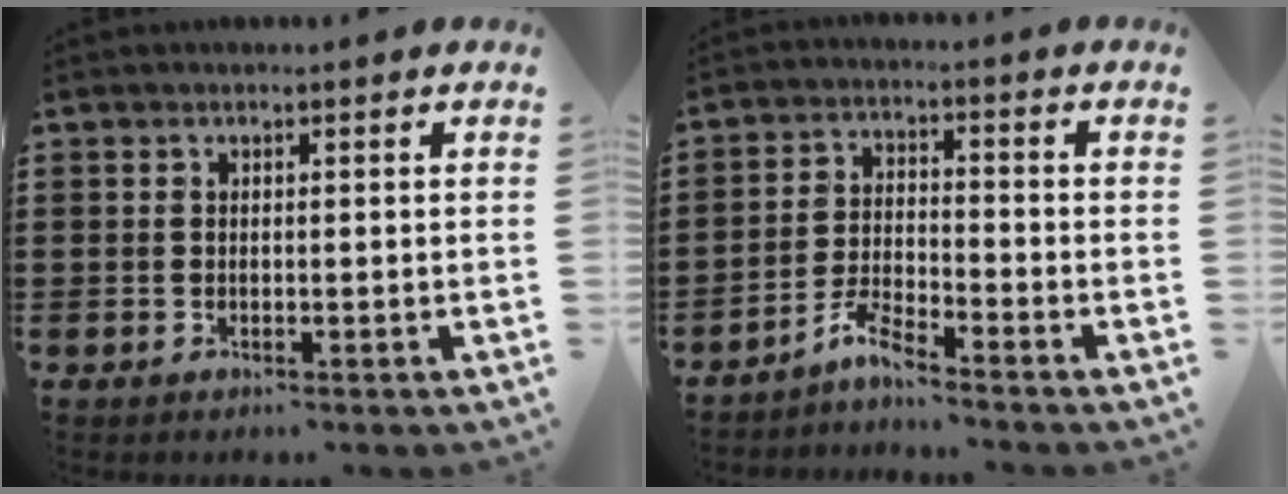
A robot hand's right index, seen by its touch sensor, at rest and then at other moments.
{"total": 4.3, "force": [-4.0, 0.2, 1.6], "torque": [-0.046, 0.002, -0.083]}